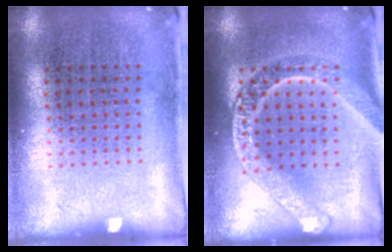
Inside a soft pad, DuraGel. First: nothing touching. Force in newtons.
{"total": 3.4, "press": 3.4, "slide": 0.3}